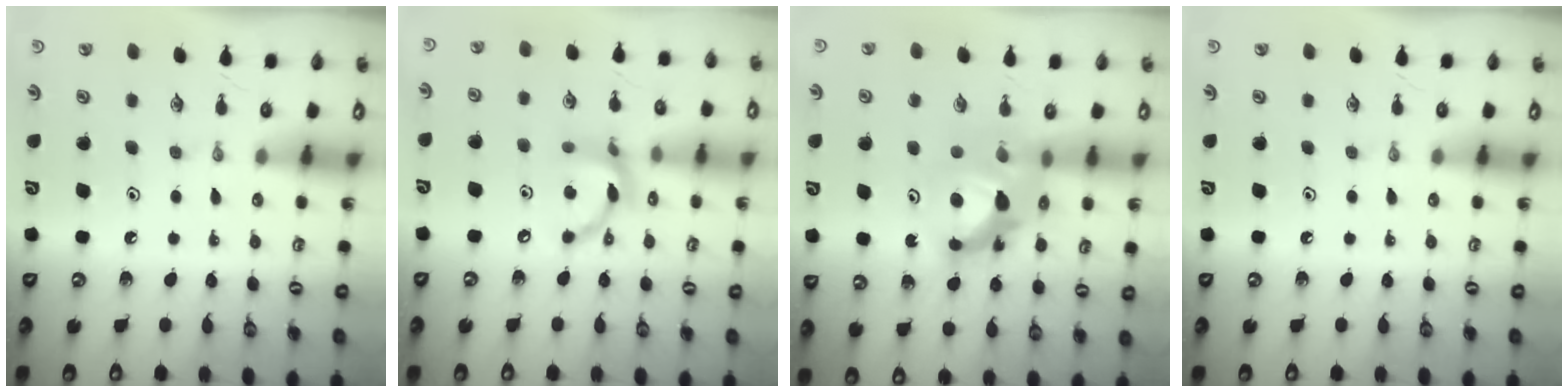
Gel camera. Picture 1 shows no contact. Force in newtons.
{"total": 12.6, "press": 12.6, "slide": 1.1}
{"total": 12.1, "press": 12.1, "slide": 1.3}
{"total": 0.0}